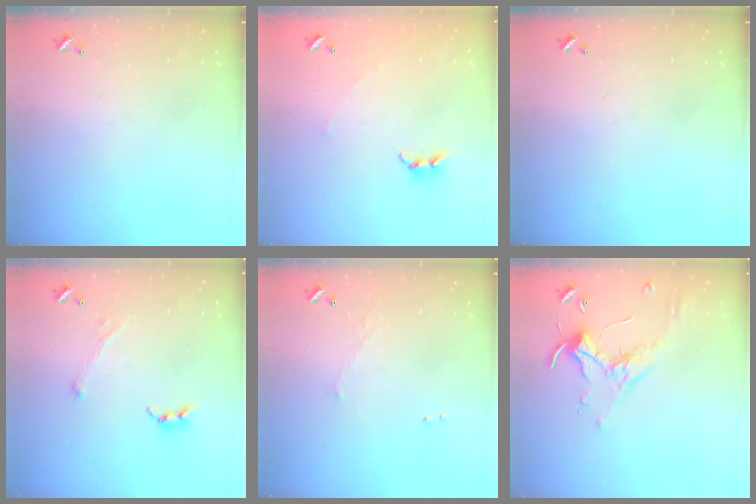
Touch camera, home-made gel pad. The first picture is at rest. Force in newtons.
{"total": 3.6, "press": 3.6, "slide": 0.6}
{"total": 0.0}
{"total": 0.8, "press": 0.7, "slide": 0.4}
{"total": 0.6, "press": 0.2, "slide": 0.5}
{"total": 0.5, "press": 0.4, "slide": 0.4}